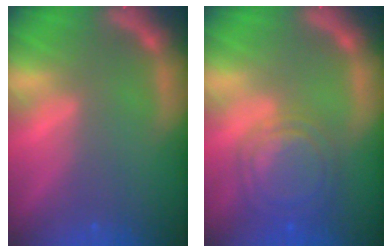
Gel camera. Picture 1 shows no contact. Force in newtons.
{"total": 7.6}